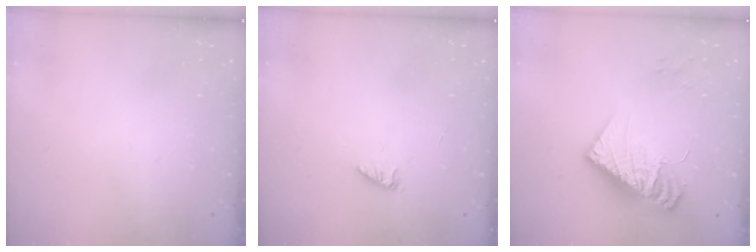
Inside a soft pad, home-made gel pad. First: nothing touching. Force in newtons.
{"total": 1.4, "press": 1.4, "slide": 0.3}
{"total": 13.8, "press": 13.7, "slide": 1.4}